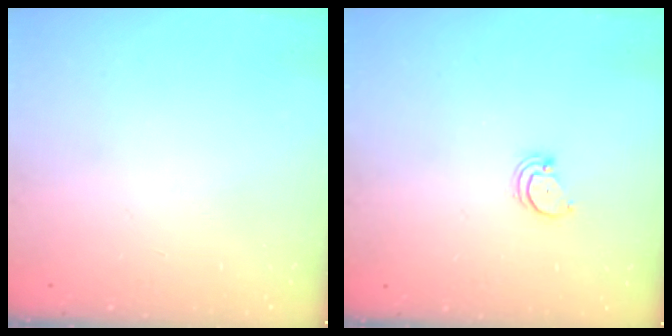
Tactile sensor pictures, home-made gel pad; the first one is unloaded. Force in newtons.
{"total": 2.0, "press": 2.0, "slide": 0.2}